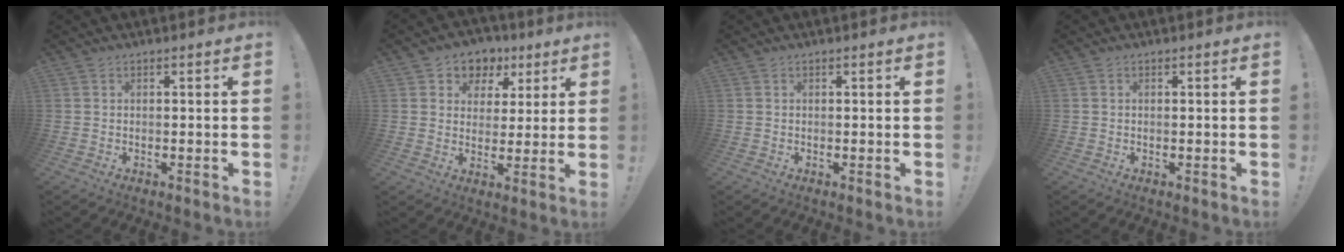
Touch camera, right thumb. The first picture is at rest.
{"total": 7.0, "force": [3.0, 6.2, 1.3], "torque": [-0.010, -0.022, 0.061]}
{"total": 0.0}
{"total": 0.0}